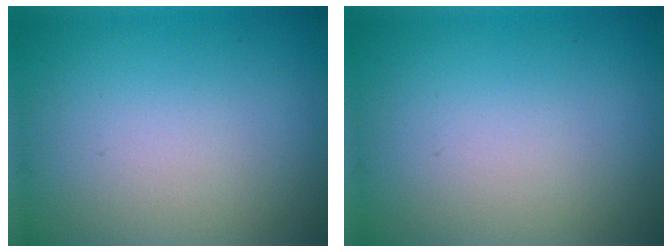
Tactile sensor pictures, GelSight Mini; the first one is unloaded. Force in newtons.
{"total": 0.0}